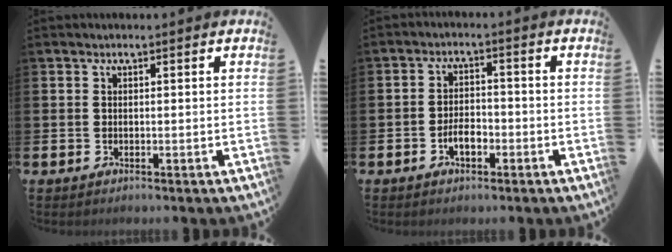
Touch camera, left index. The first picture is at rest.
{"total": 3.3, "force": [-1.5, 1.7, 2.4], "torque": [-0.033, 0.002, -0.031]}